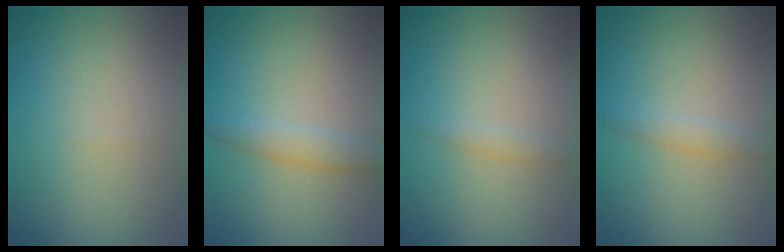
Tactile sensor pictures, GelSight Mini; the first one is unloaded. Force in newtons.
{"total": 2.3, "press": 2.3, "slide": 0.1}
{"total": 0.5, "press": 0.5, "slide": 0.1}
{"total": 1.4, "press": 1.4, "slide": 0.1}